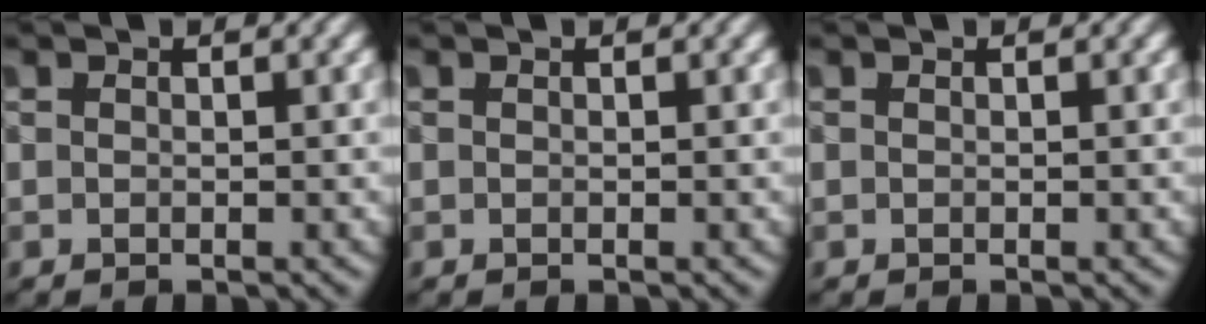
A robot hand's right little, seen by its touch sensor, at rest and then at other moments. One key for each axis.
{"total": 0.0}
{"total": 0.0}